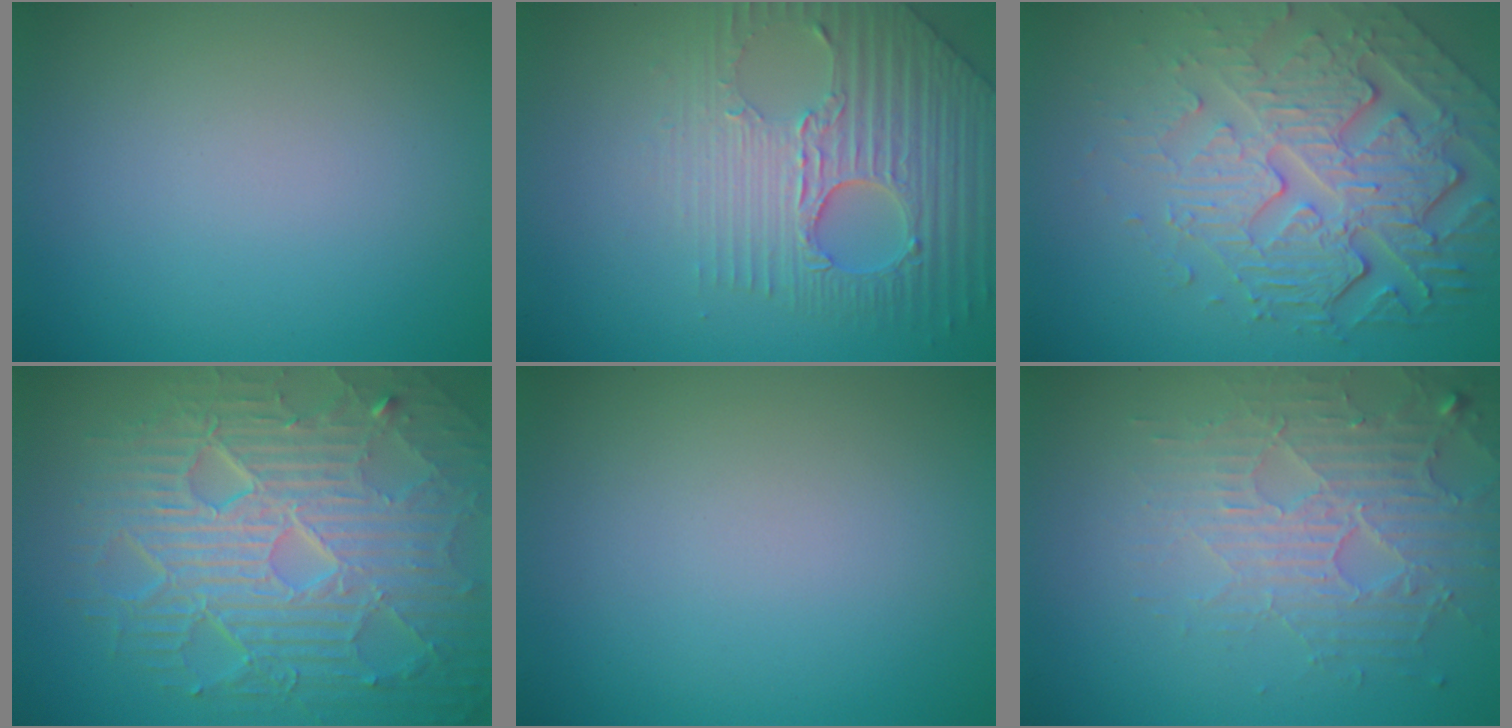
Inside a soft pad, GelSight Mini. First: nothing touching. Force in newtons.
{"total": 4.8, "press": 4.5, "slide": 1.7}
{"total": 7.4, "press": 5.4, "slide": 5.1}
{"total": 10.9, "press": 6.9, "slide": 8.5}
{"total": 0.0}
{"total": 3.9, "press": 3.8, "slide": 1.0}